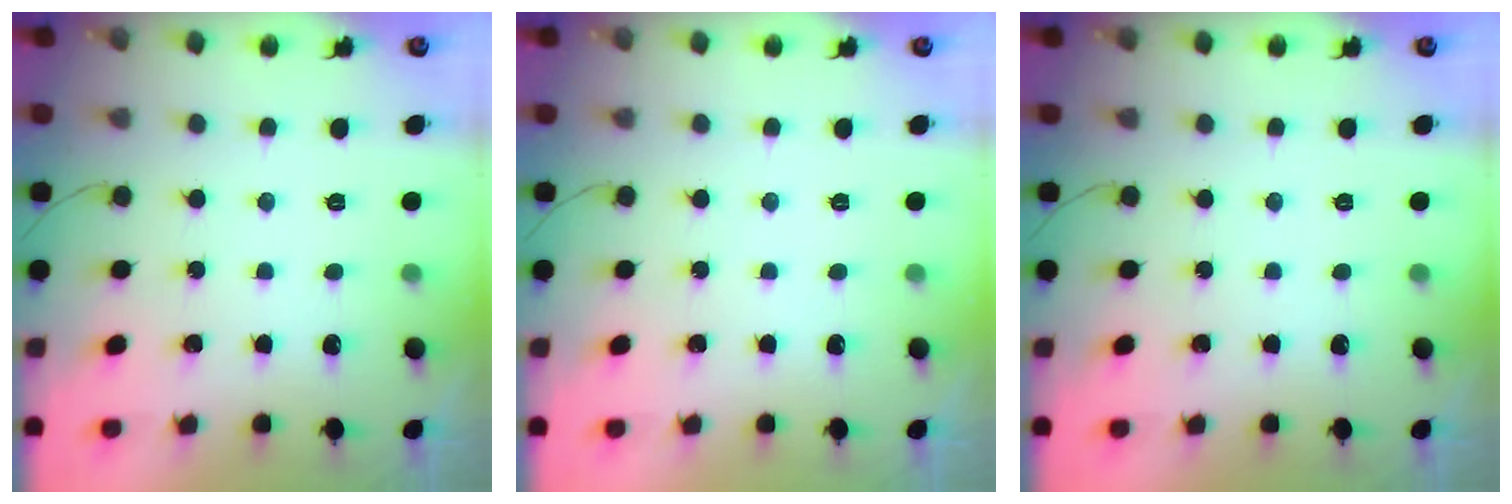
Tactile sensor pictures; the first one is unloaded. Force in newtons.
{"total": 0.0}
{"total": 0.0}